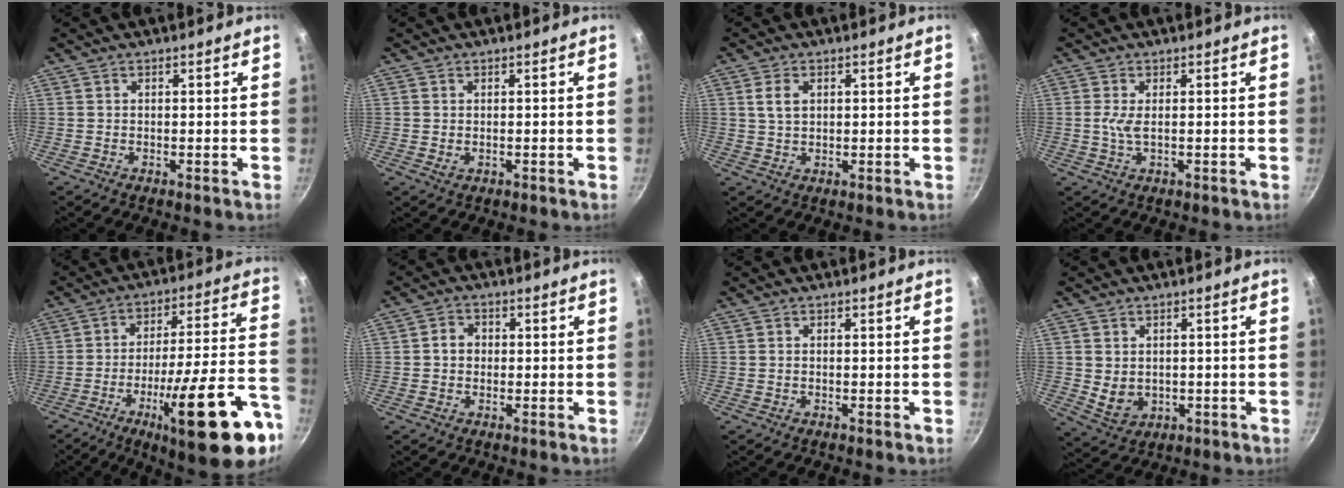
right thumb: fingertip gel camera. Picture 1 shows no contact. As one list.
[{"total": 0.9, "force": [-0.1, 0.7, 0.5], "torque": [-0.007, -0.002, -0.001]}, {"total": 3.5, "force": [1.1, 2.3, 2.5], "torque": [-0.039, 0.000, 0.023]}, {"total": 2.5, "force": [0.0, 0.8, 2.3], "torque": [-0.051, -0.003, -0.001]}, {"total": 24.2, "force": [-11.4, 5.2, 20.7], "torque": [-0.265, 0.041, -0.169]}, {"total": 3.2, "force": [0.1, 2.8, 1.6], "torque": [-0.010, 0.009, -0.002]}, {"total": 0.0}, {"total": 5.3, "force": [0.1, 4.4, 3.0], "torque": [-0.042, -0.007, 0.017]}]